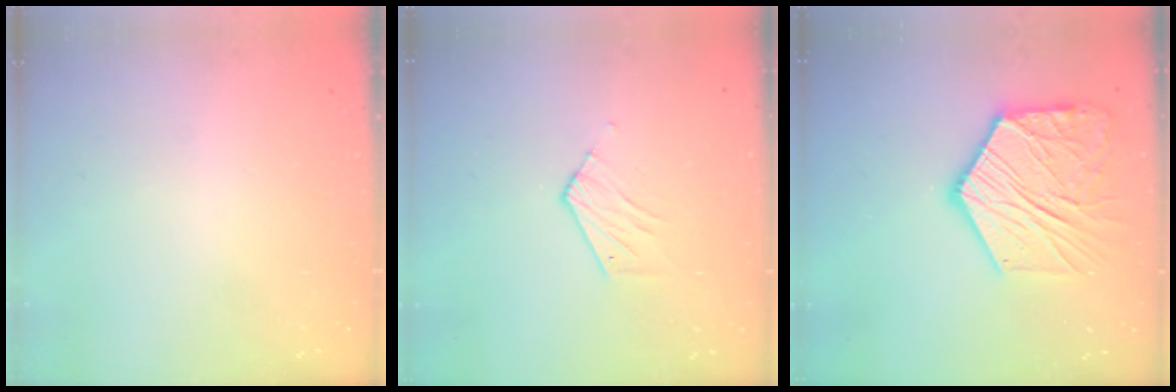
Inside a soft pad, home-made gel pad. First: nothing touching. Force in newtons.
{"total": 3.9, "press": 3.9, "slide": 0.3}
{"total": 18.2, "press": 18.1, "slide": 1.6}